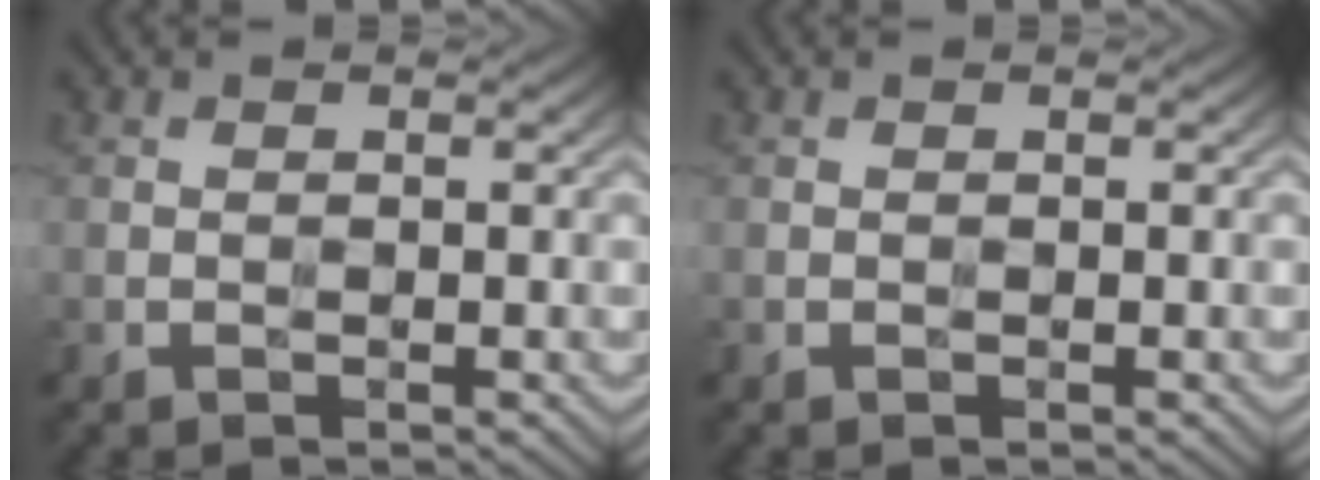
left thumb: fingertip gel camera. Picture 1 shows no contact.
{"total": 0.0}